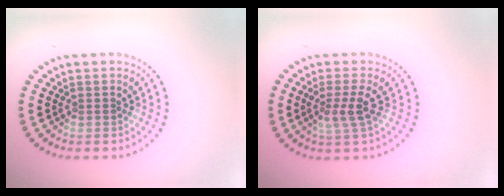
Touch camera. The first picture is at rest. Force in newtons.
{"total": 2.5, "press": 2.1, "slide": 1.4}